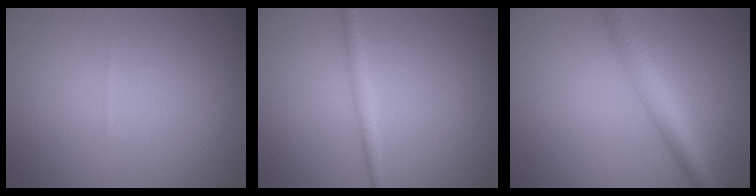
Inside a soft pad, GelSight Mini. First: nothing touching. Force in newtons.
{"total": 1.4, "press": 1.4, "slide": 0.1}
{"total": 4.4, "press": 4.4, "slide": 0.1}